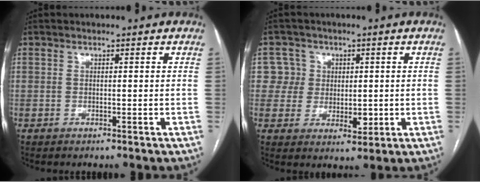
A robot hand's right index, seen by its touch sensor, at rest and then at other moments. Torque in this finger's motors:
{"motor_torque": [0.09, 0.04, 0.07, 0.08]}